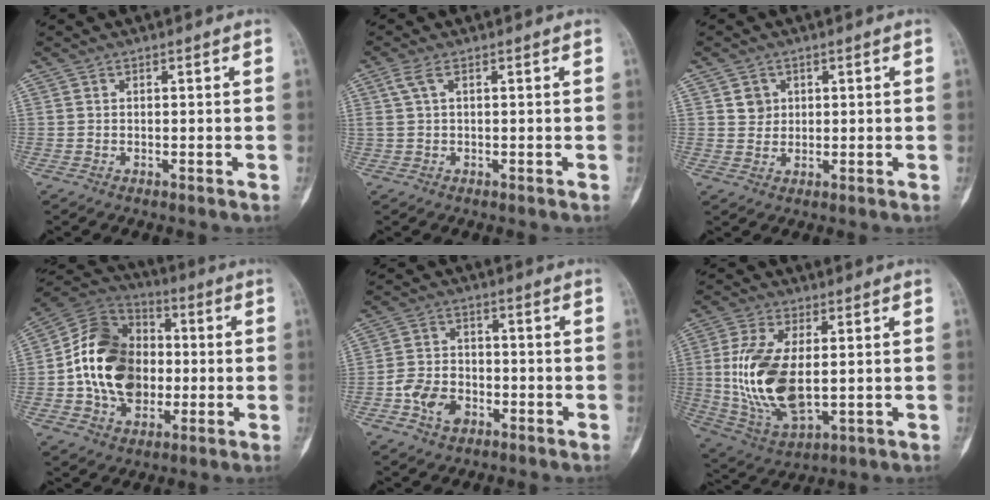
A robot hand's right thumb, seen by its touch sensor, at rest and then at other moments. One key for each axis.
{"total": 2.6, "fx": 0.9, "fy": 0.9, "fz": 2.2, "tx": -0.067, "ty": 0.008, "tz": 0.023}
{"total": 2.7, "fx": 1.0, "fy": 2.4, "fz": 0.6, "tx": 0.003, "ty": -0.006, "tz": 0.017}
{"total": 19.7, "fx": -1.1, "fy": 14.6, "fz": 13.2, "tx": -0.196, "ty": 0.023, "tz": -0.022}
{"total": 7.5, "fx": -3.2, "fy": 5.2, "fz": 4.3, "tx": -0.067, "ty": 0.022, "tz": -0.059}
{"total": 16.4, "fx": 0.4, "fy": 8.3, "fz": 14.1, "tx": -0.288, "ty": -0.015, "tz": 0.021}